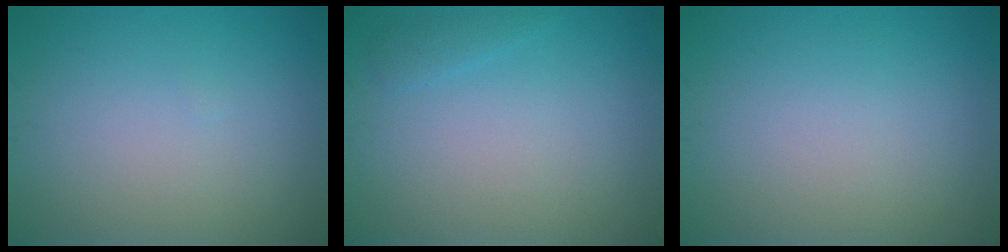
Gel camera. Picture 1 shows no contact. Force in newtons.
{"total": 0.9, "press": 0.9, "slide": 0.1}
{"total": 0.0}